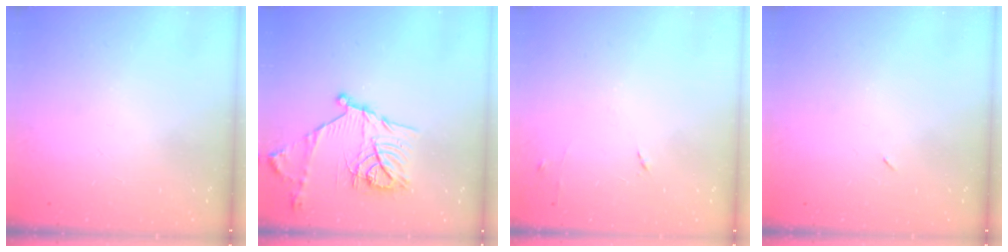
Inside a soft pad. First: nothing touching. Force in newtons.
{"total": 17.5, "press": 17.5, "slide": 1.2}
{"total": 5.3, "press": 5.2, "slide": 0.8}
{"total": 2.2, "press": 1.8, "slide": 1.2}